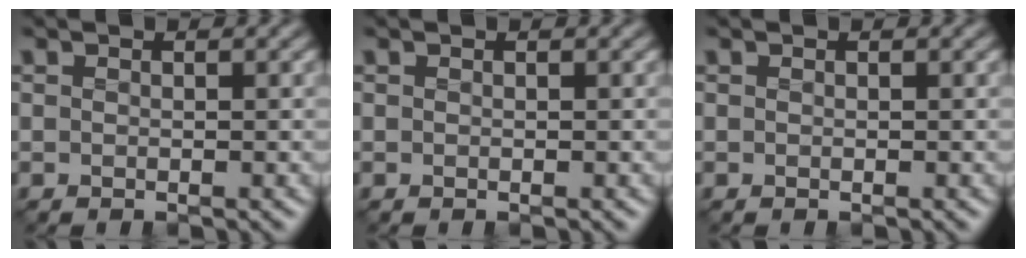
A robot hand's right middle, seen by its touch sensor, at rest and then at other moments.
{"total": 0.0}
{"total": 0.0}